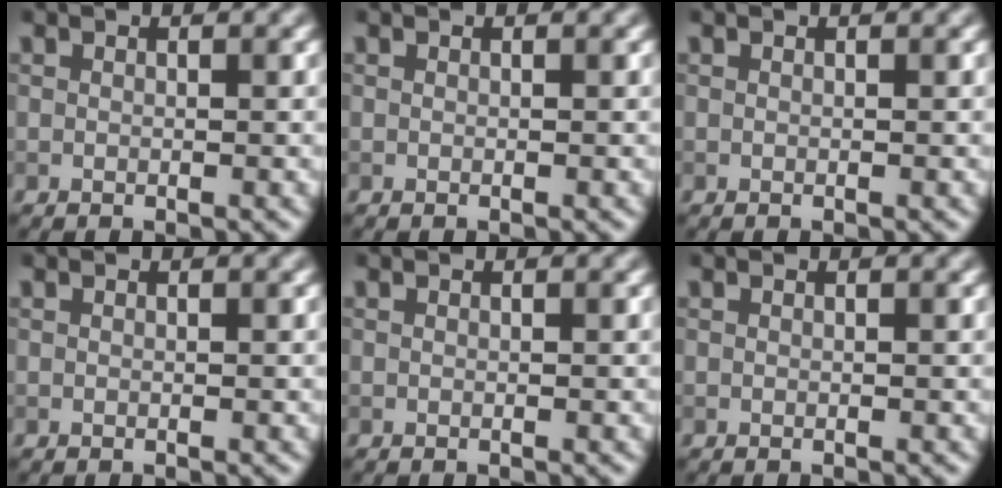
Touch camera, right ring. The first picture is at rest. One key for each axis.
{"total": 0.0}
{"total": 0.0}
{"total": 0.0}
{"total": 0.0}
{"total": 0.0}